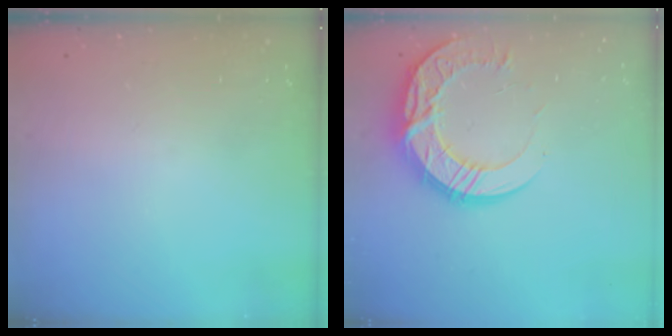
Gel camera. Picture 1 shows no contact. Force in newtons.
{"total": 17.2, "press": 17.2, "slide": 0.7}